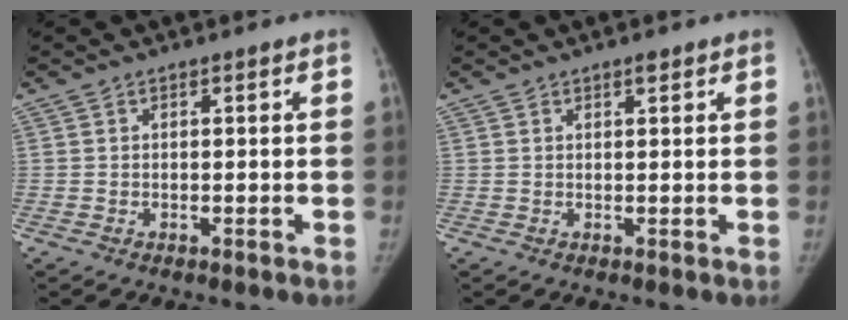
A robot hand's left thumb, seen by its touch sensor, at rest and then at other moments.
{"total": 1.1, "force": [0.7, 0.3, 0.7], "torque": [-0.010, -0.004, 0.012]}